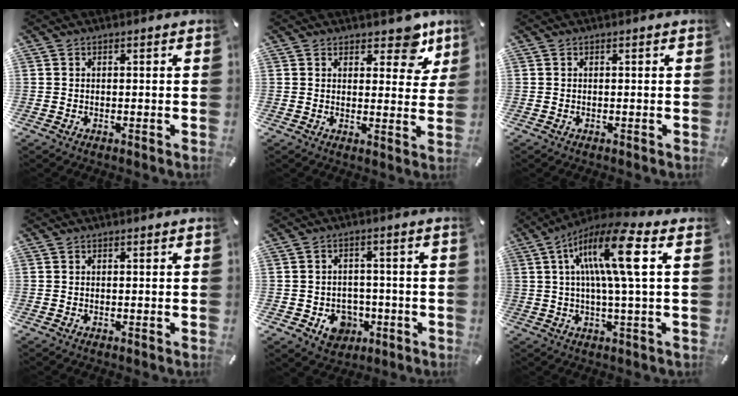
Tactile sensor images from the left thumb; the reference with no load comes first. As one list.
[{"total": 8.8, "force": [5.9, 4.9, 4.2], "torque": [-0.028, -0.040, 0.100]}, {"total": 0.0}, {"total": 0.0}, {"total": 7.2, "force": [-2.3, 6.3, 2.7], "torque": [-0.038, 0.017, -0.035]}, {"total": 15.3, "force": [4.0, 2.2, 14.6], "torque": [-0.280, 0.000, 0.054]}]